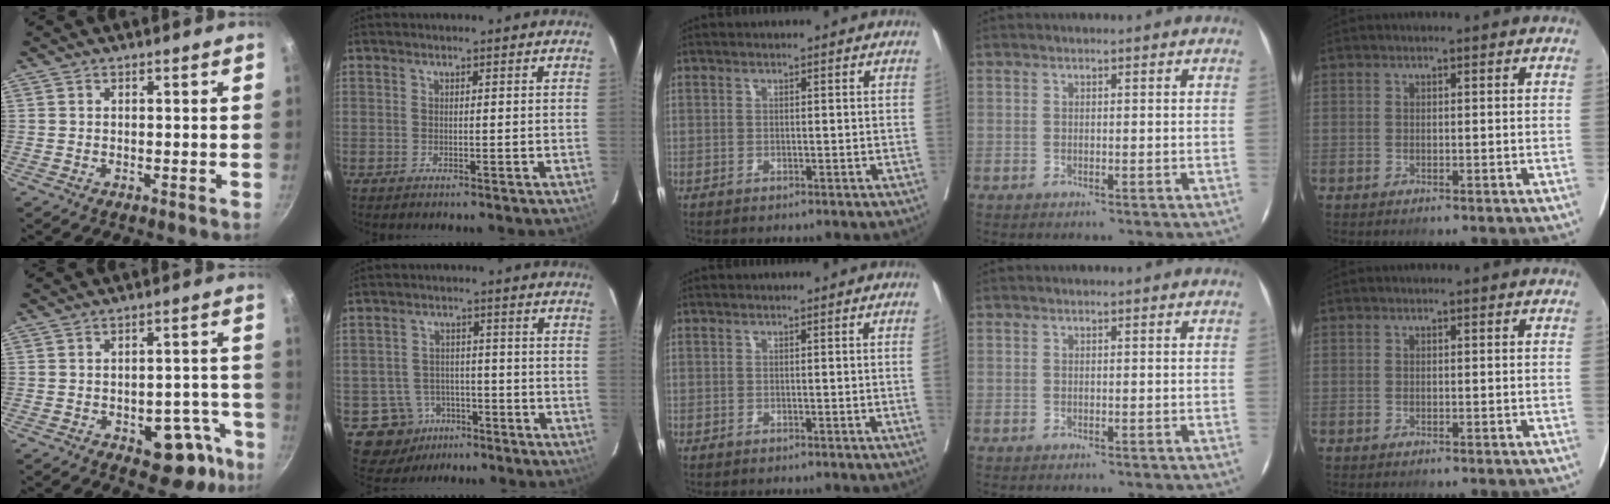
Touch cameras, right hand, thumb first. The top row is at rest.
{"thumb": {"total": 10.2, "force": [-5.2, 5.4, 6.8], "torque": [-0.051, 0.049, -0.058]}, "index": {"total": 8.7, "force": [-3.9, 7.7, 0.7], "torque": [-0.025, 0.012, -0.049]}, "middle": {"total": 0.8, "force": [-0.2, -0.1, 0.7], "torque": [-0.010, 0.000, -0.002]}}